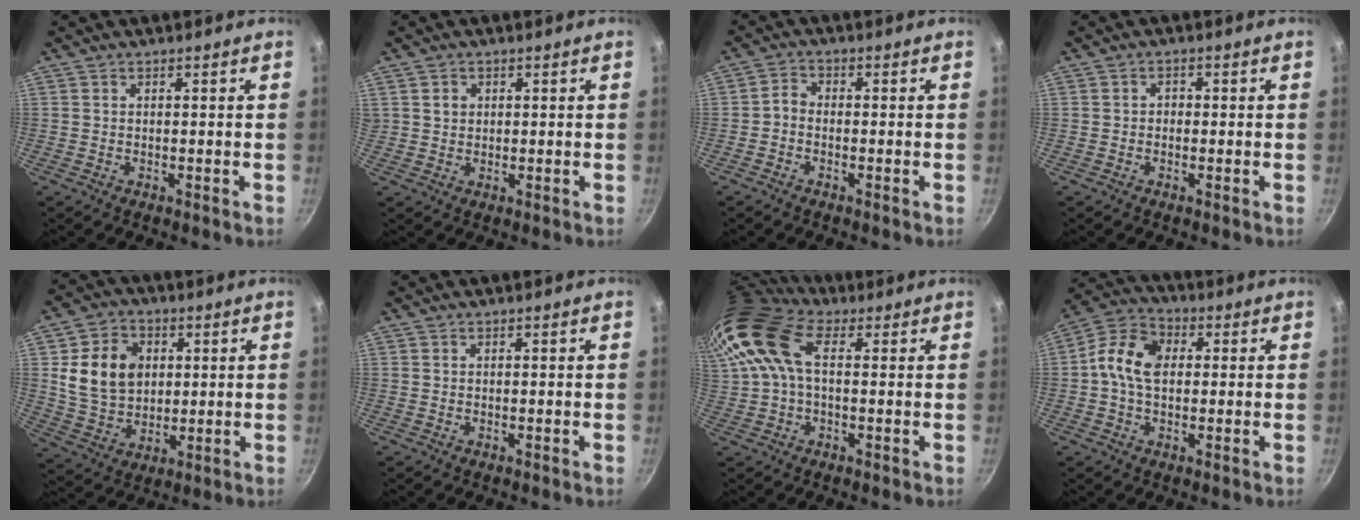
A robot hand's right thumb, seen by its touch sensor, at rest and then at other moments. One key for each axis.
{"total": 2.2, "fx": 0.7, "fy": 2.0, "fz": 0.8, "tx": -0.004, "ty": 0.006, "tz": 0.013}
{"total": 2.3, "fx": -1.1, "fy": 1.6, "fz": 1.1, "tx": -0.024, "ty": 0.018, "tz": -0.031}
{"total": 1.5, "fx": -0.3, "fy": 1.2, "fz": 0.7, "tx": -0.008, "ty": 0.004, "tz": -0.008}
{"total": 13.2, "fx": 2.6, "fy": 10.3, "fz": 7.8, "tx": -0.121, "ty": -0.004, "tz": 0.050}
{"total": 0.0}
{"total": 17.1, "fx": 5.5, "fy": 10.2, "fz": 12.6, "tx": -0.269, "ty": 0.026, "tz": 0.098}
{"total": 10.4, "fx": 0.7, "fy": 7.1, "fz": 7.6, "tx": -0.125, "ty": 0.023, "tz": -0.007}